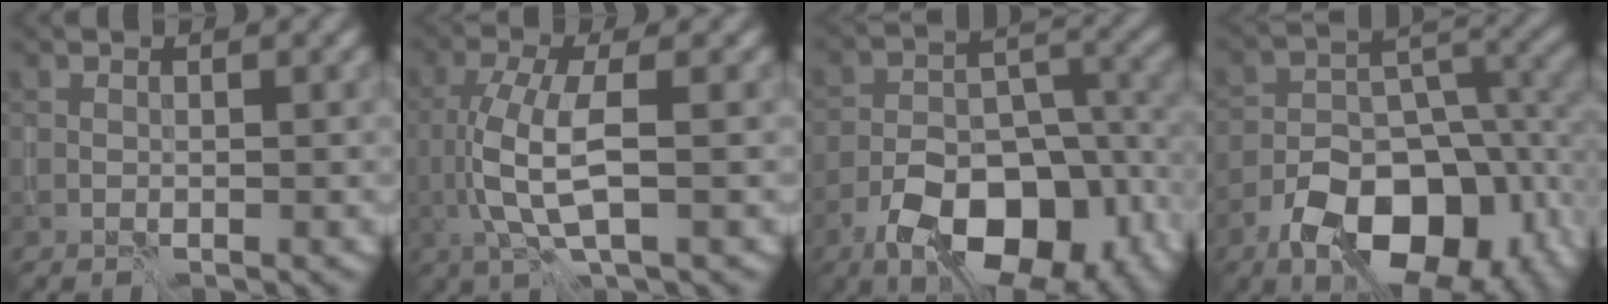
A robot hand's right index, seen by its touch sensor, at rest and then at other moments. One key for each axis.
{"total": 5.0, "fx": -0.3, "fy": 1.6, "fz": 4.8, "tx": -0.106, "ty": -0.005, "tz": -0.004}
{"total": 12.4, "fx": -7.1, "fy": 6.6, "fz": 7.7, "tx": -0.126, "ty": -0.006, "tz": -0.114}
{"total": 13.9, "fx": -7.5, "fy": 7.9, "fz": 8.6, "tx": -0.142, "ty": -0.015, "tz": -0.121}